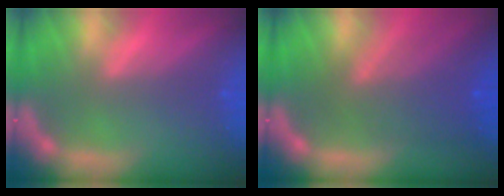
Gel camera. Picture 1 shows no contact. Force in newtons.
{"total": 7.0}